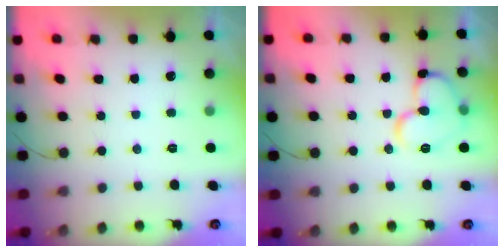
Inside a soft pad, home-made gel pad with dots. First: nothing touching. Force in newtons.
{"total": 12.5, "press": 12.4, "slide": 1.6}